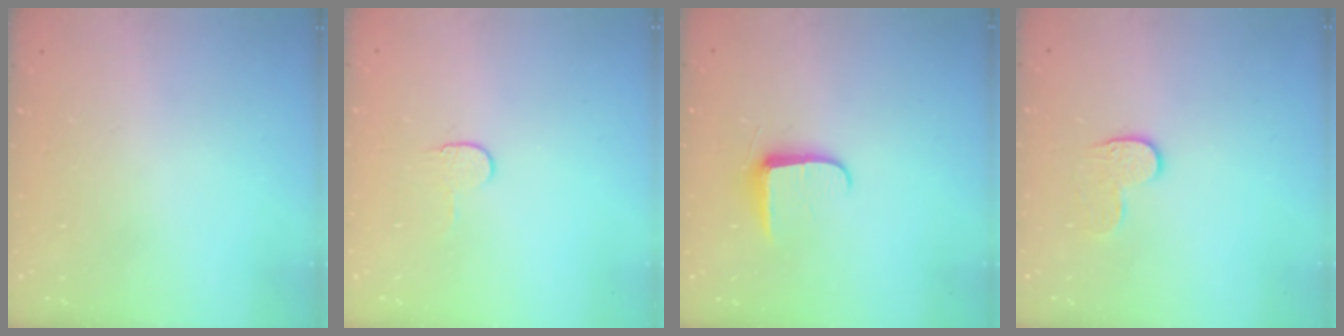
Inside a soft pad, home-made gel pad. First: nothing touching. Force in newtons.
{"total": 5.0, "press": 4.9, "slide": 0.4}
{"total": 6.8, "press": 6.7, "slide": 0.9}
{"total": 7.0, "press": 6.9, "slide": 0.6}